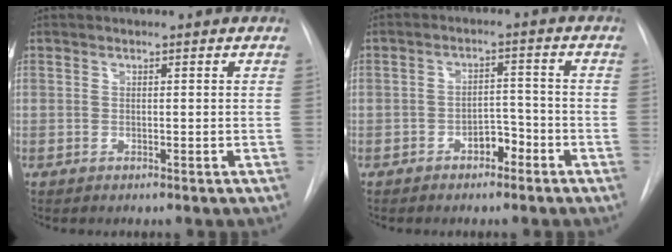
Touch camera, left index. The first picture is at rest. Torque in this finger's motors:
{"motor_torque": [0.23, 0.40, 0.03, 0.01]}